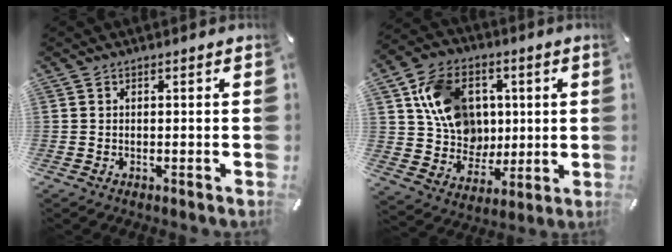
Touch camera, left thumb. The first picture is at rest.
{"total": 15.2, "force": [3.5, 13.2, 6.6], "torque": [-0.110, 0.007, 0.080]}